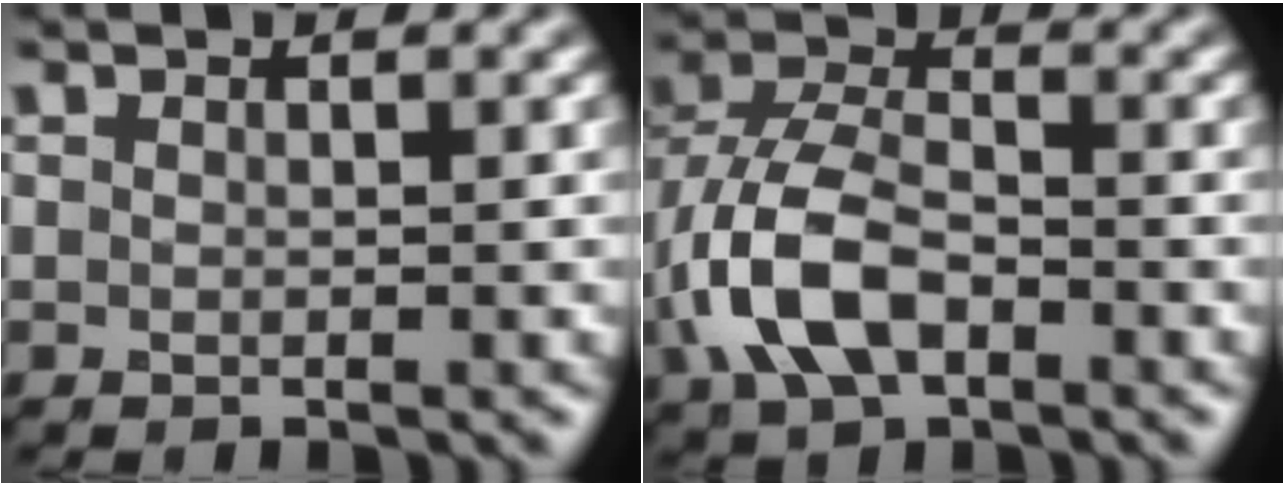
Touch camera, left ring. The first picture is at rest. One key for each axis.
{"total": 7.6, "fx": -2.7, "fy": 4.2, "fz": 5.7, "tx": -0.131, "ty": 0.005, "tz": -0.063}